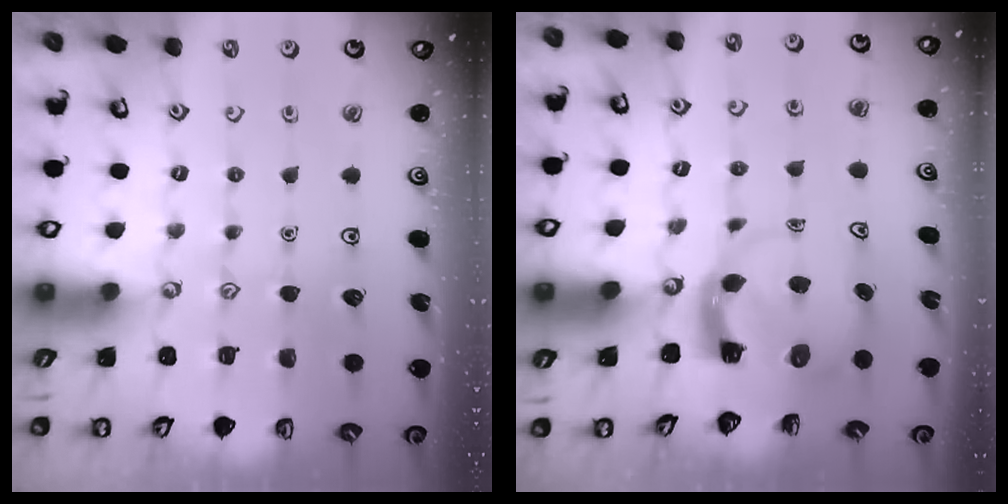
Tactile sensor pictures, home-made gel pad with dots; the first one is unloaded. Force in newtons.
{"total": 3.7, "press": 3.7, "slide": 0.6}